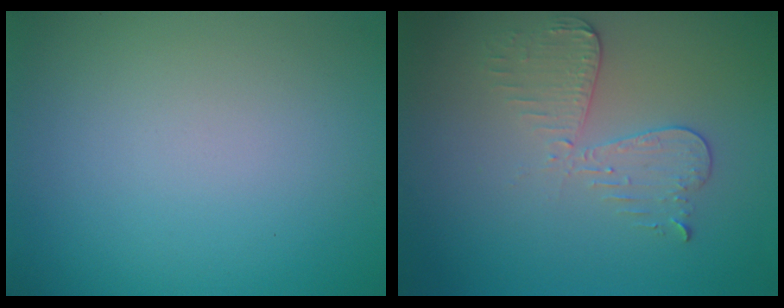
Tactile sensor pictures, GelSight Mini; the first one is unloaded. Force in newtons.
{"total": 3.0, "press": 2.7, "slide": 1.2}